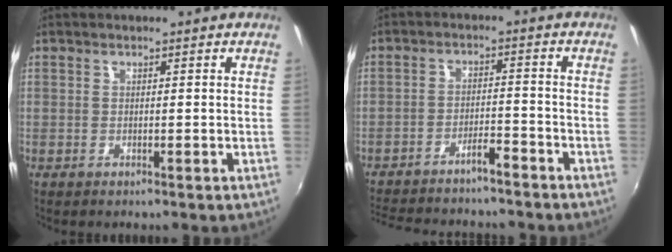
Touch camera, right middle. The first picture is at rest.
{"total": 11.0, "force": [-10.0, 2.2, 4.2], "torque": [-0.102, 0.017, -0.151]}